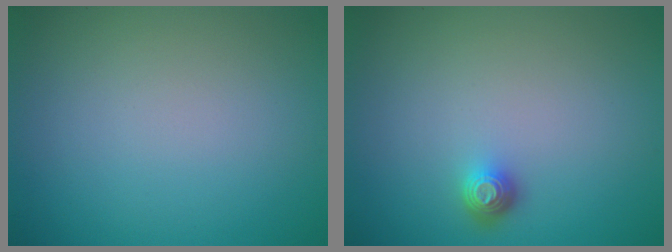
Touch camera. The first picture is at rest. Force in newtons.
{"total": 1.4, "press": 1.1, "slide": 0.9}